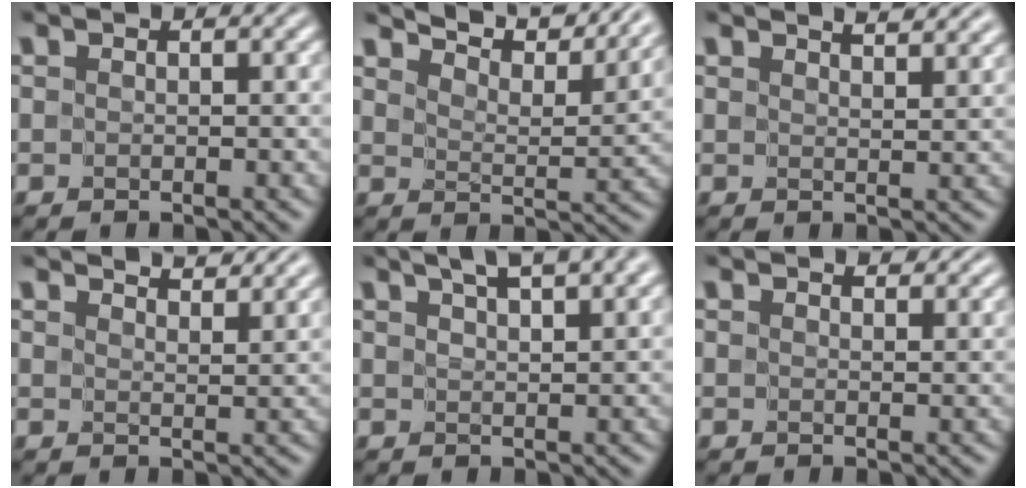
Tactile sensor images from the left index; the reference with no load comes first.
{"total": 9.6, "force": [8.8, 1.7, 3.6], "torque": [-0.056, 0.010, 0.107]}
{"total": 4.3, "force": [3.6, 1.1, 1.9], "torque": [-0.006, 0.024, 0.024]}
{"total": 4.6, "force": [4.2, 0.7, 1.6], "torque": [-0.013, 0.008, 0.041]}
{"total": 5.8, "force": [3.9, 1.6, 4.0], "torque": [-0.037, 0.025, 0.040]}
{"total": 2.5, "force": [2.1, 0.9, 1.1], "torque": [-0.014, 0.003, 0.022]}